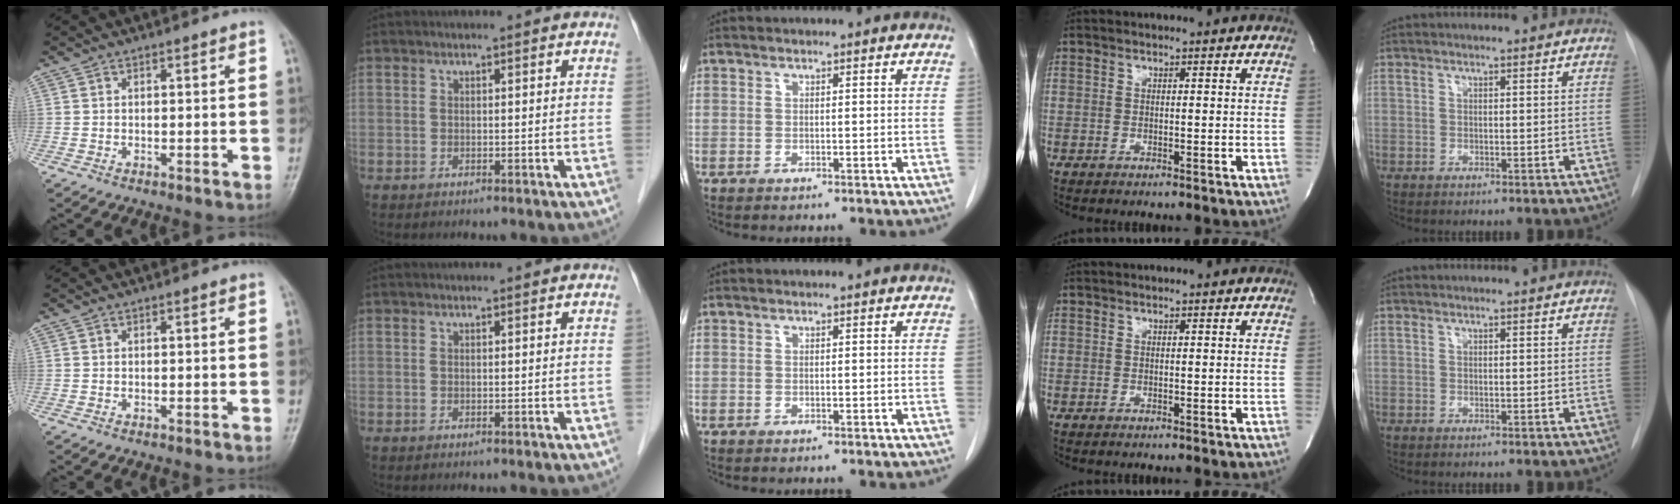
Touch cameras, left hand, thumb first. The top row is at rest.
{}